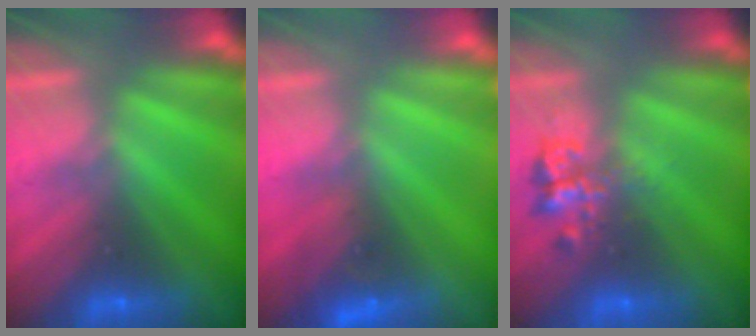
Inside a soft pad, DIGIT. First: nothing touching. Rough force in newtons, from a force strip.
{"total": 2.6}
{"total": 2.3}